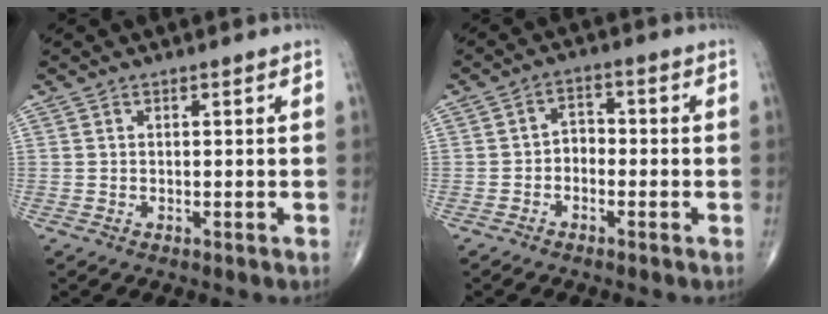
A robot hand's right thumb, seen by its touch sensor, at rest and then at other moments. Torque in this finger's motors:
{"motor_torque": [-0.36, -0.20, 0.23, 0.00, 0.05]}